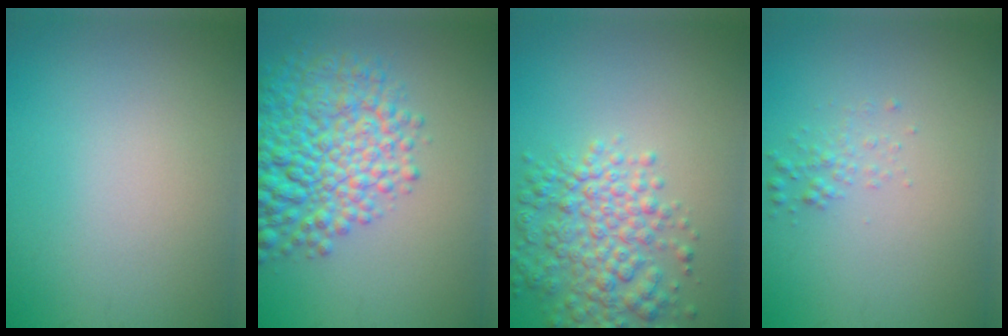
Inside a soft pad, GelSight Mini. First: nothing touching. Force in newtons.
{"total": 8.9, "press": 8.9, "slide": 0.3}
{"total": 5.6, "press": 5.6, "slide": 0.2}
{"total": 1.2, "press": 1.2, "slide": 0.0}